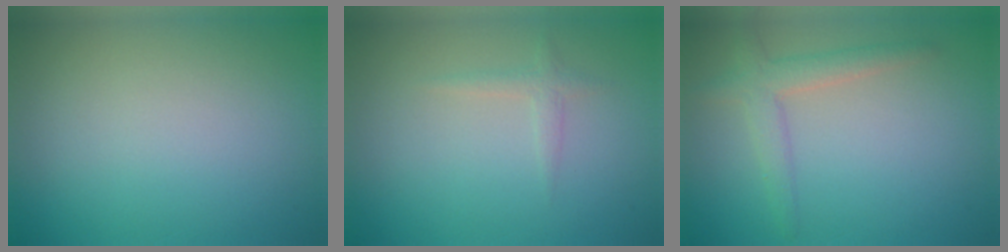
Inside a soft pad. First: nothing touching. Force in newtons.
{"total": 1.1, "press": 1.1, "slide": 0.0}
{"total": 2.8, "press": 2.8, "slide": 0.1}